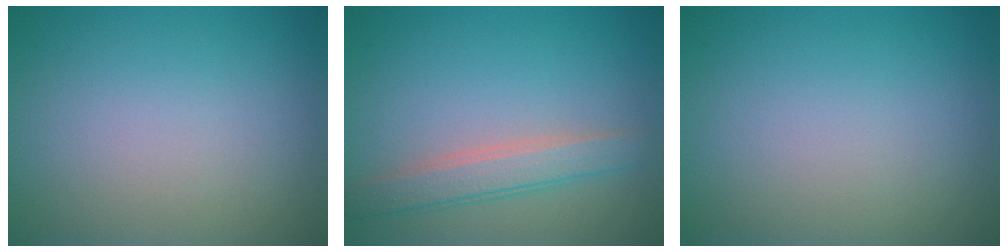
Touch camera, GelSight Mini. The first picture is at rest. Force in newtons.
{"total": 2.9, "press": 2.9, "slide": 0.2}
{"total": 0.0}